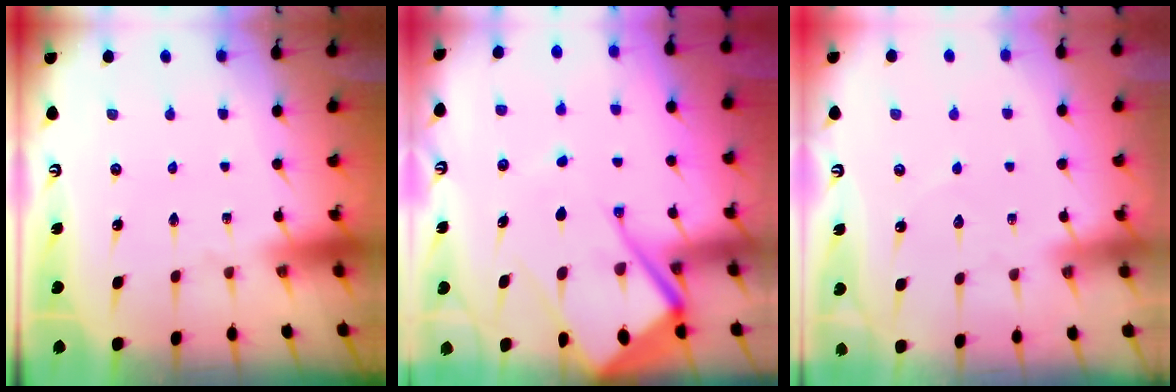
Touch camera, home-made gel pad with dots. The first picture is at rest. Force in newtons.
{"total": 15.6, "press": 15.5, "slide": 1.7}
{"total": 2.0, "press": 2.0, "slide": 0.2}